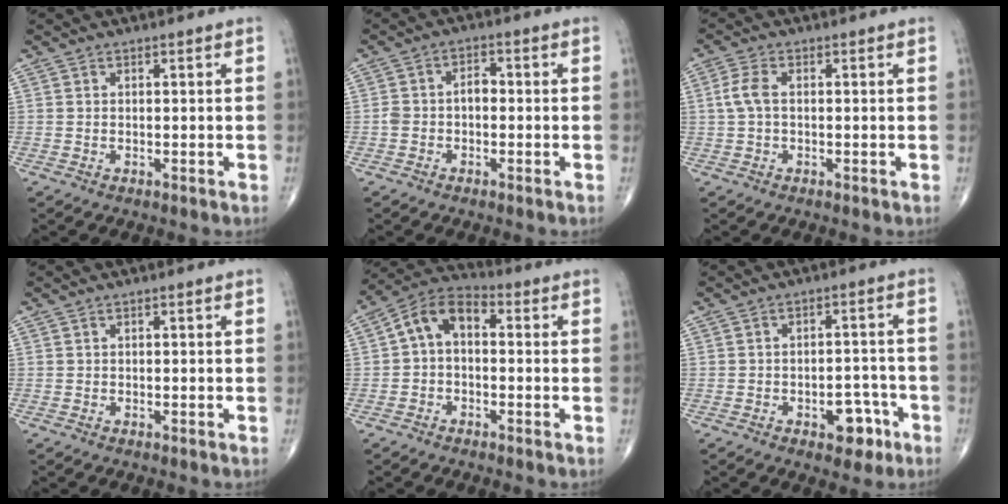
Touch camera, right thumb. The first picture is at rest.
{"total": 5.0, "force": [-1.0, 3.2, 3.7], "torque": [-0.069, 0.026, -0.024]}
{"total": 3.8, "force": [0.2, 2.1, 3.2], "torque": [-0.082, 0.010, 0.001]}
{"total": 0.0}
{"total": 8.3, "force": [0.4, 5.2, 6.4], "torque": [-0.101, 0.032, -0.011]}
{"total": 6.6, "force": [-3.2, 3.8, 4.3], "torque": [-0.033, 0.029, -0.040]}